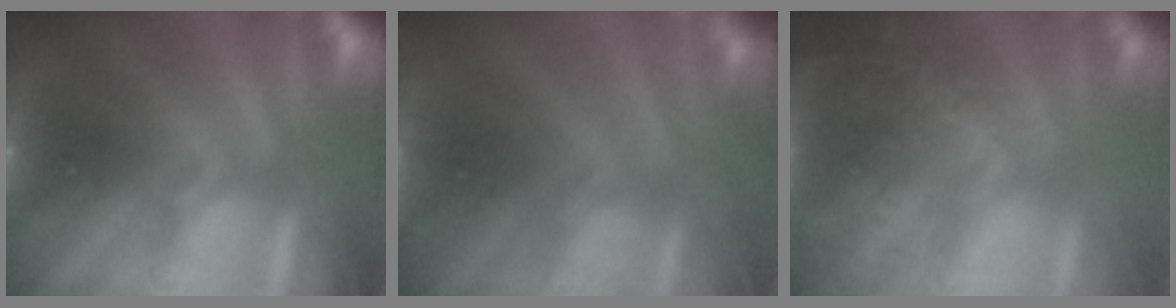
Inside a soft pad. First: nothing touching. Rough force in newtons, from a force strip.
{"total": 7.6}
{"total": 5.6}